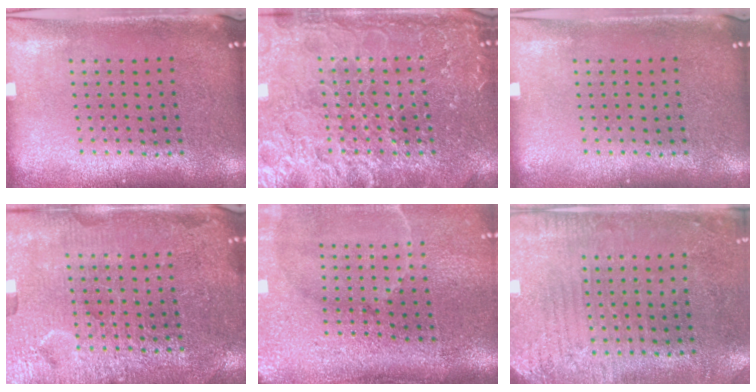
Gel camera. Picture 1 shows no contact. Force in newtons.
{"total": 6.9, "press": 6.8, "slide": 0.8}
{"total": 0.0}
{"total": 4.2, "press": 4.2, "slide": 0.4}
{"total": 5.0, "press": 4.2, "slide": 2.7}
{"total": 2.8, "press": 2.4, "slide": 1.4}